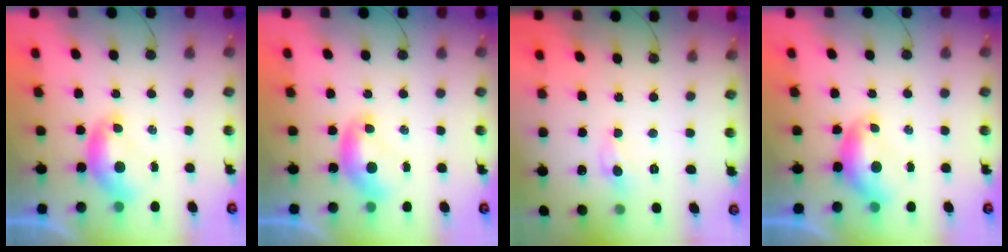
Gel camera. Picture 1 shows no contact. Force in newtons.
{"total": 0.0}
{"total": 0.0}
{"total": 0.0}